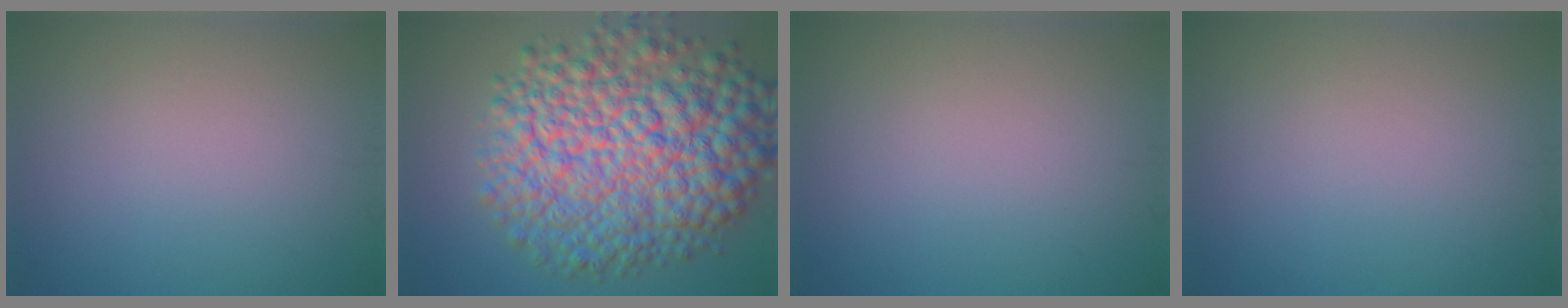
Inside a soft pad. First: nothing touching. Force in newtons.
{"total": 13.4, "press": 13.4, "slide": 0.2}
{"total": 0.0}
{"total": 0.0}